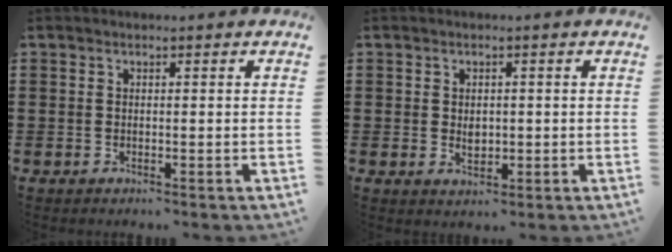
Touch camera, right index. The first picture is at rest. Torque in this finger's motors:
{"motor_torque": [1.04, 1.08, 0.00, 0.00]}